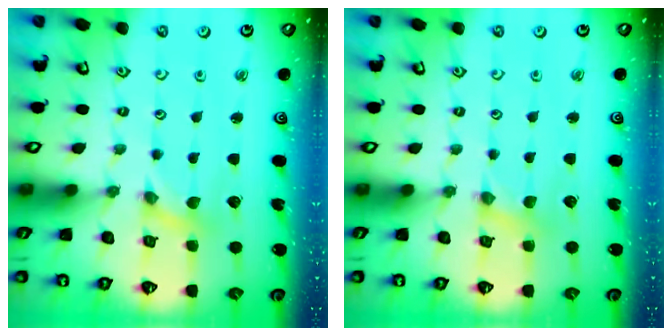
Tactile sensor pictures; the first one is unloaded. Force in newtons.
{"total": 0.6, "press": 0.6, "slide": 0.1}